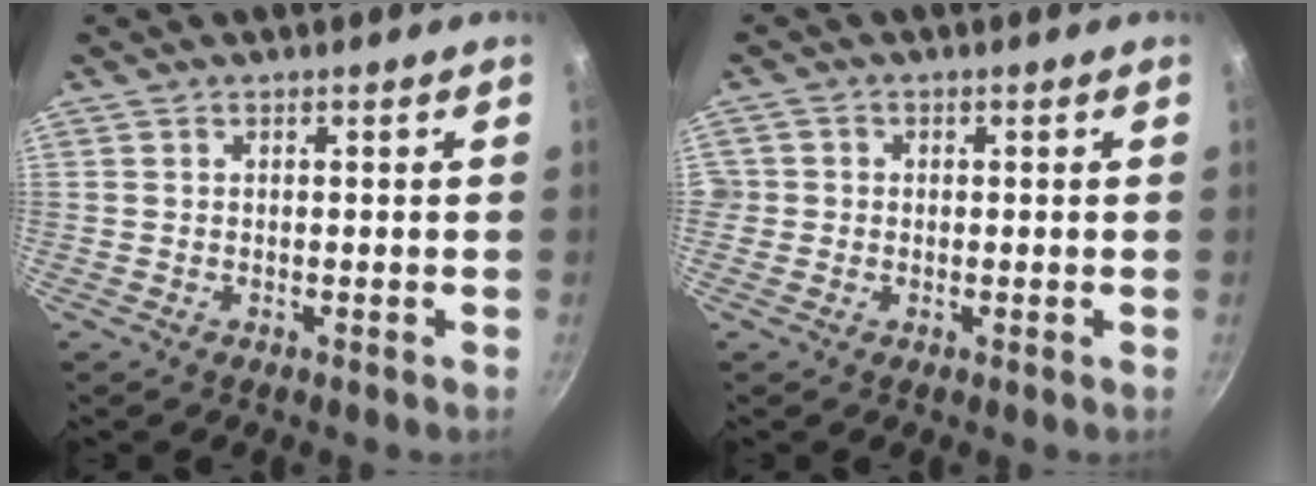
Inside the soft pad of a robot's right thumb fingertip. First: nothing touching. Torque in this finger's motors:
{"motor_torque": [-0.02, -0.01, 0.21, 0.45, 0.06]}